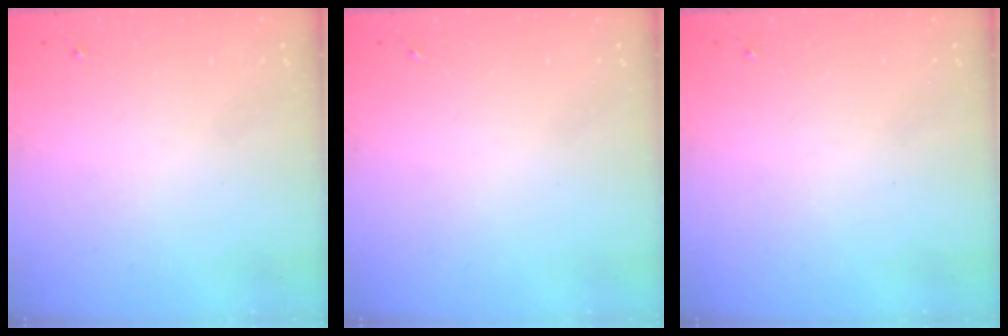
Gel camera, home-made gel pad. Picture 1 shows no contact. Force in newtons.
{"total": 0.0}
{"total": 0.0}